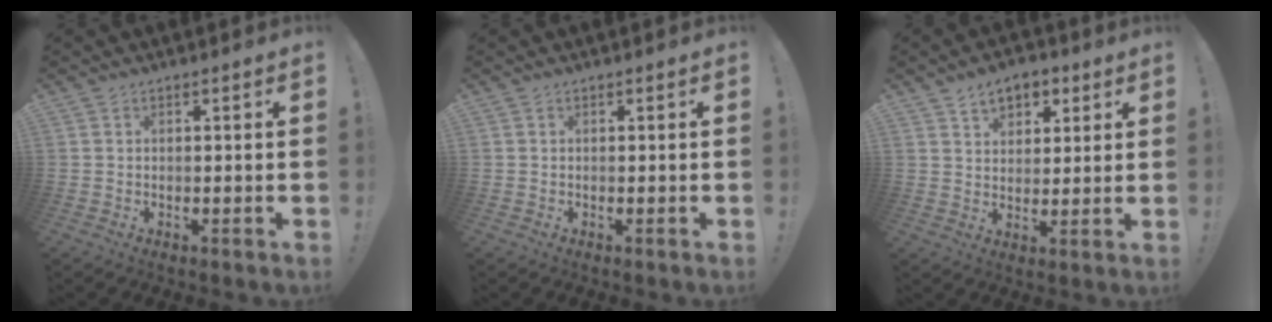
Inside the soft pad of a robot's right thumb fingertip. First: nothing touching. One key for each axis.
{"total": 0.0}
{"total": 7.9, "fx": 4.5, "fy": 5.5, "fz": 3.5, "tx": -0.042, "ty": -0.020, "tz": 0.081}